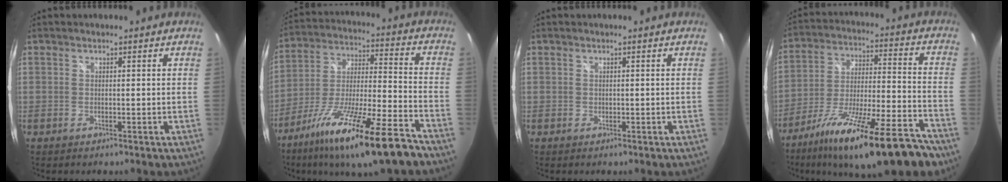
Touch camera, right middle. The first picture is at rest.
{"total": 21.6, "force": [-14.7, 3.1, 15.6], "torque": [-0.278, -0.037, -0.246]}
{"total": 0.0}
{"total": 23.3, "force": [-17.0, 4.6, 15.3], "torque": [-0.262, -0.039, -0.264]}